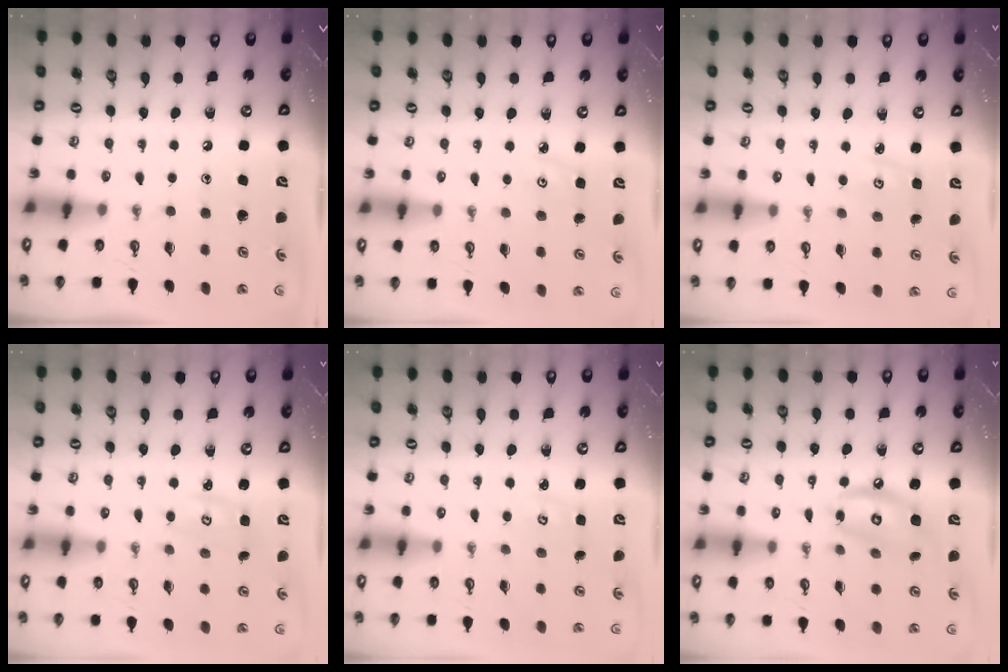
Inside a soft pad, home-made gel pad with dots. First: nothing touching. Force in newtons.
{"total": 3.0, "press": 3.0, "slide": 0.4}
{"total": 3.0, "press": 3.0, "slide": 0.4}
{"total": 2.6, "press": 2.5, "slide": 0.3}
{"total": 2.8, "press": 2.8, "slide": 0.3}
{"total": 10.1, "press": 10.1, "slide": 0.8}